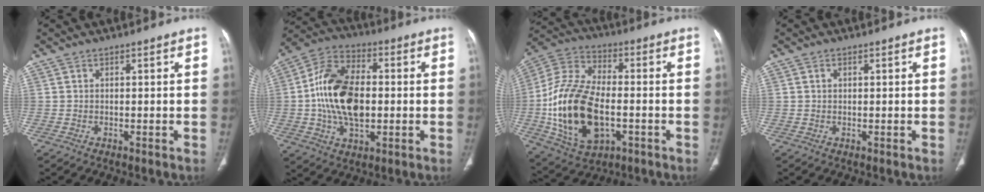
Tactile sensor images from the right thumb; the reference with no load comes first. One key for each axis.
{"total": 17.0, "fx": -0.4, "fy": 10.3, "fz": 13.5, "tx": -0.239, "ty": 0.021, "tz": -0.010}
{"total": 21.1, "fx": -3.6, "fy": 12.2, "fz": 16.9, "tx": -0.332, "ty": 0.015, "tz": -0.057}
{"total": 0.7, "fx": 0.3, "fy": 0.5, "fz": 0.4, "tx": -0.006, "ty": 0.000, "tz": 0.005}